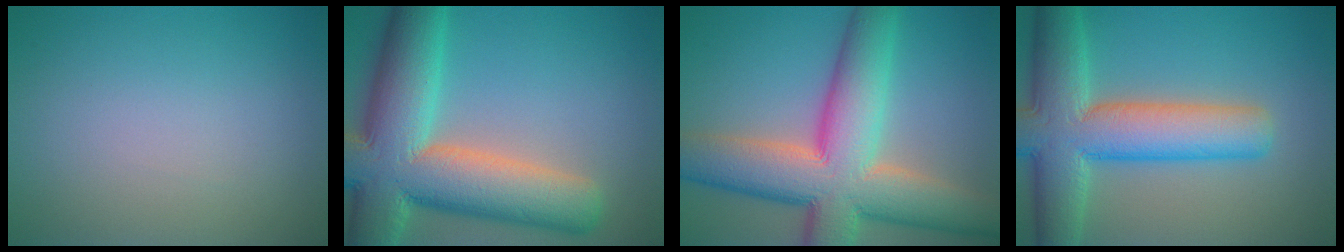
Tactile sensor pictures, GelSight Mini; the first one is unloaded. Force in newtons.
{"total": 14.2, "press": 14.2, "slide": 1.0}
{"total": 12.9, "press": 12.9, "slide": 0.7}
{"total": 10.5, "press": 10.5, "slide": 0.6}